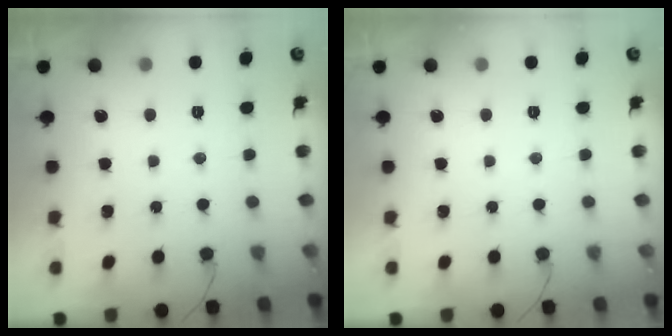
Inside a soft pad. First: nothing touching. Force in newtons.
{"total": 0.0}